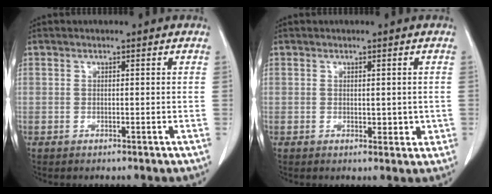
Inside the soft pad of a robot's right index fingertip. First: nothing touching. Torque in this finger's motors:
{"motor_torque": [-0.02, 0.11, 0.00, 0.00]}